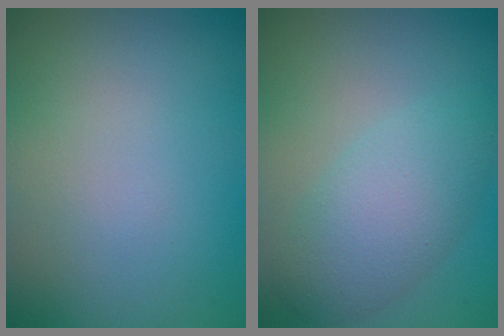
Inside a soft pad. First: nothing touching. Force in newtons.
{"total": 4.3, "press": 4.3, "slide": 0.2}